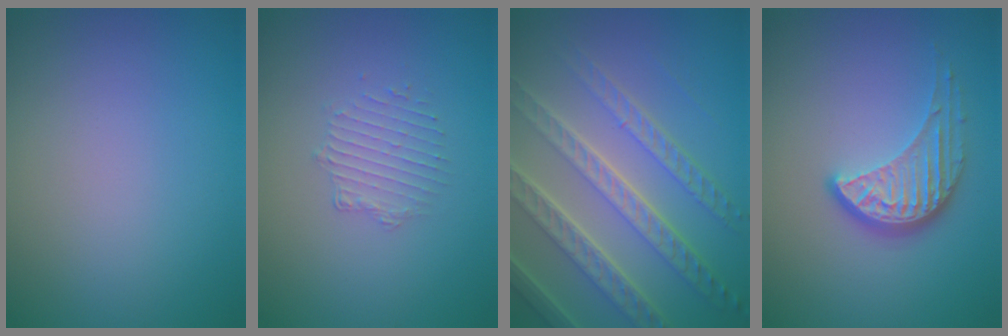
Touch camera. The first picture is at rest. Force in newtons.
{"total": 1.6, "press": 0.9, "slide": 1.3}
{"total": 7.8, "press": 5.4, "slide": 5.6}
{"total": 4.0, "press": 3.0, "slide": 2.7}